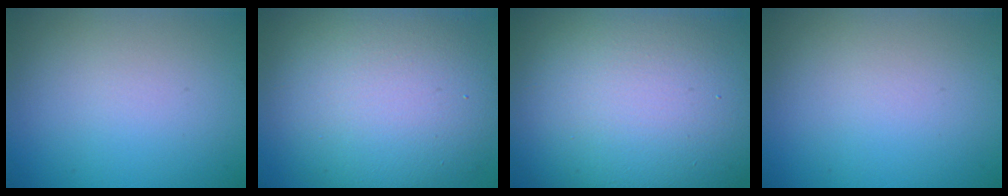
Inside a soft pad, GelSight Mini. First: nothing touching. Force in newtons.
{"total": 13.0, "press": 13.0, "slide": 0.8}
{"total": 19.1, "press": 19.1, "slide": 1.1}
{"total": 0.0}